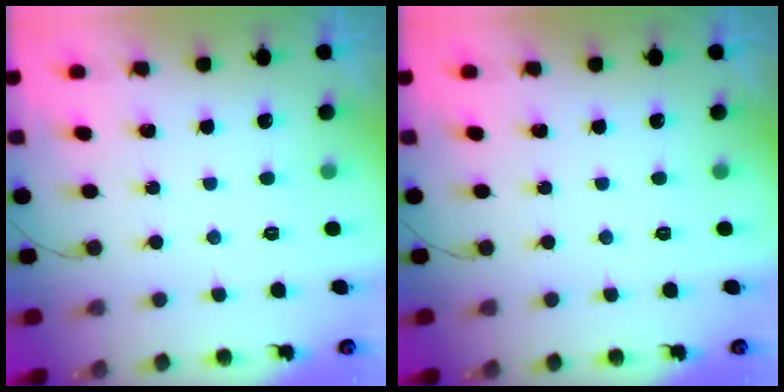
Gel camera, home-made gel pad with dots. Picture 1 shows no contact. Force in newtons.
{"total": 0.0}